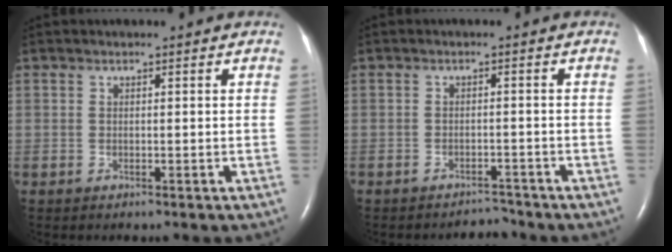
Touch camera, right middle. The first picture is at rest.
{"total": 2.1, "force": [-2.0, 0.3, -0.5], "torque": [0.008, -0.005, -0.028]}